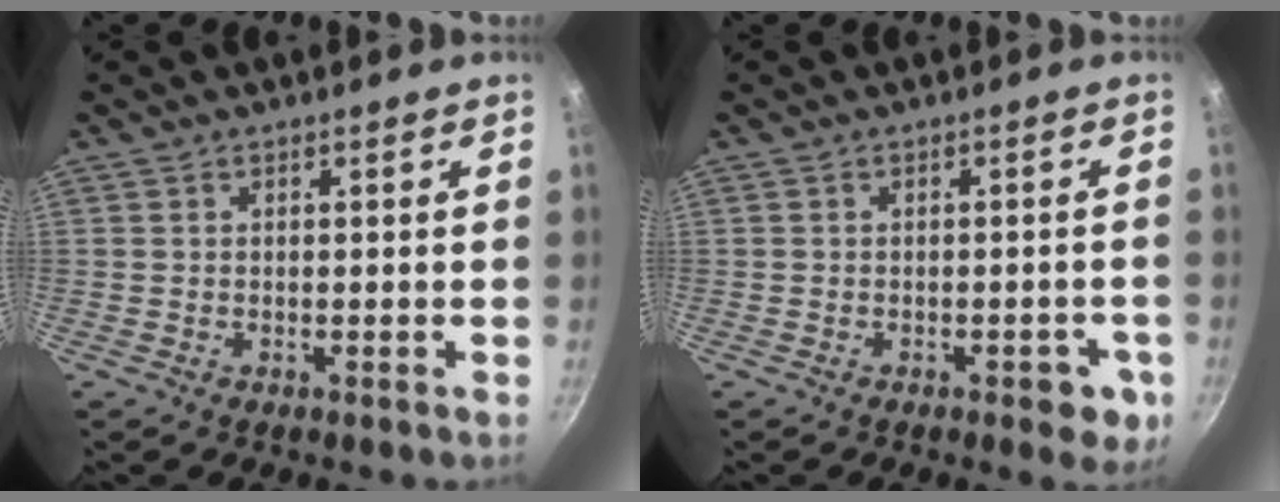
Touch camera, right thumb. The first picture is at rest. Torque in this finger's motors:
{"motor_torque": [0.79, 0.63, -0.26, 0.00, 0.12]}